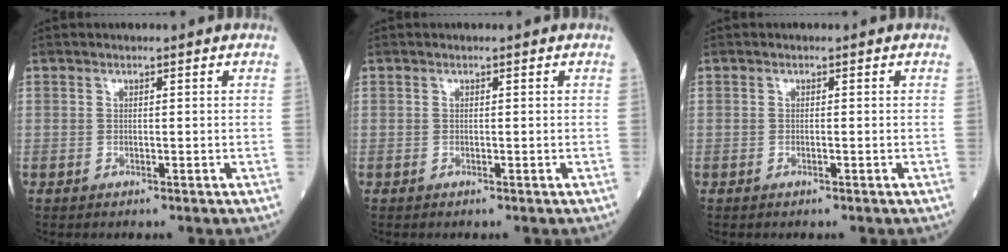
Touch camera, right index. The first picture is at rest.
{"total": 0.0}
{"total": 0.7, "force": [-0.3, 0.3, 0.6], "torque": [-0.018, -0.002, -0.005]}